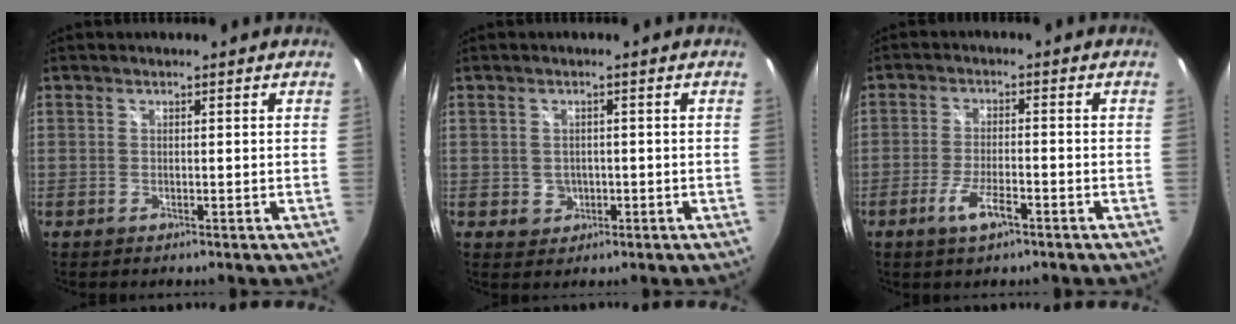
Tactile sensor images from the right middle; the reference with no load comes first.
{"total": 3.0, "force": [-0.5, 2.9, 0.8], "torque": [-0.016, 0.001, -0.002]}
{"total": 5.1, "force": [-2.9, 1.2, 3.9], "torque": [-0.087, -0.007, -0.056]}